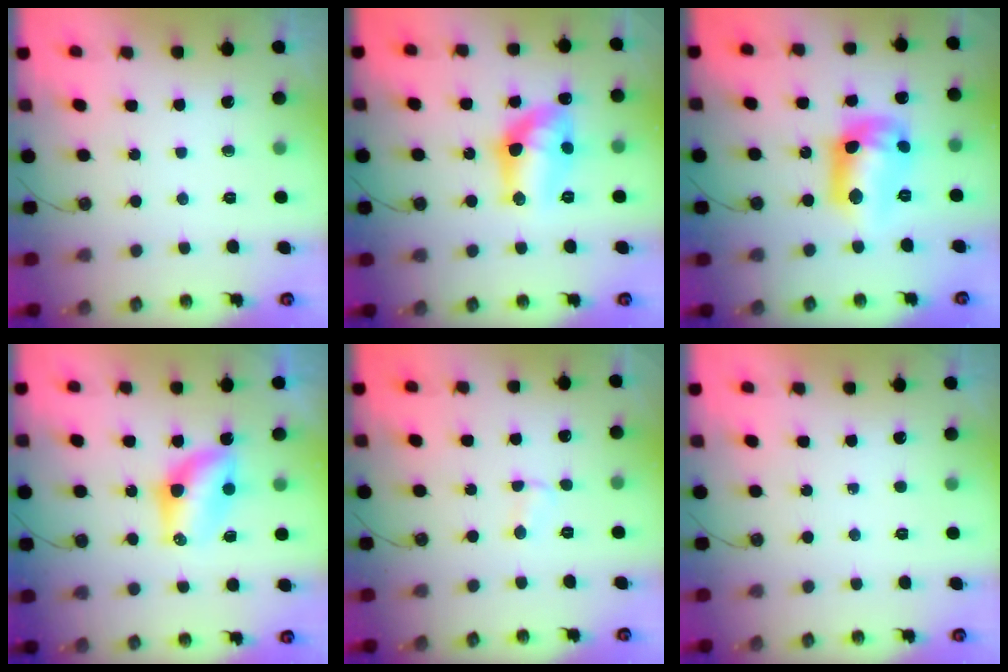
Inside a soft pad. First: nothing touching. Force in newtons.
{"total": 13.5, "press": 13.4, "slide": 0.8}
{"total": 13.7, "press": 13.7, "slide": 1.1}
{"total": 6.8, "press": 6.8, "slide": 0.5}
{"total": 2.1, "press": 2.1, "slide": 0.2}
{"total": 0.0}